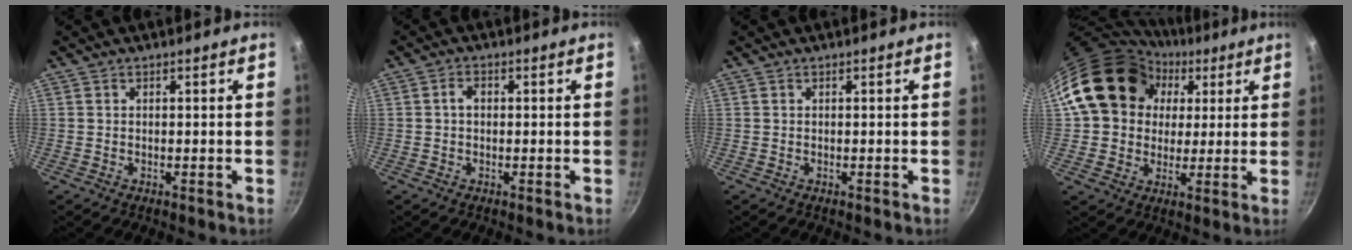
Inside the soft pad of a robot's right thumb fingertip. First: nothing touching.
{"total": 1.9, "force": [0.0, 1.4, 1.3], "torque": [-0.018, 0.005, -0.003]}
{"total": 0.0}
{"total": 17.9, "force": [5.5, 15.0, 8.3], "torque": [-0.123, 0.023, 0.091]}